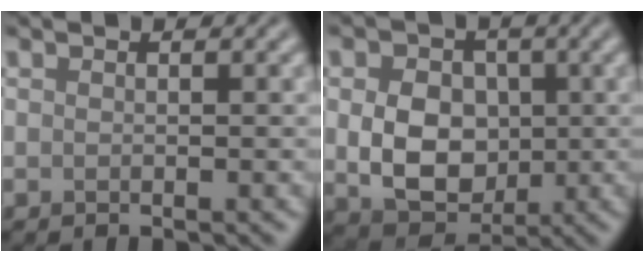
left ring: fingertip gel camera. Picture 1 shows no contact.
{"total": 6.9, "force": [0.0, 5.4, 4.3], "torque": [-0.080, -0.008, 0.002]}